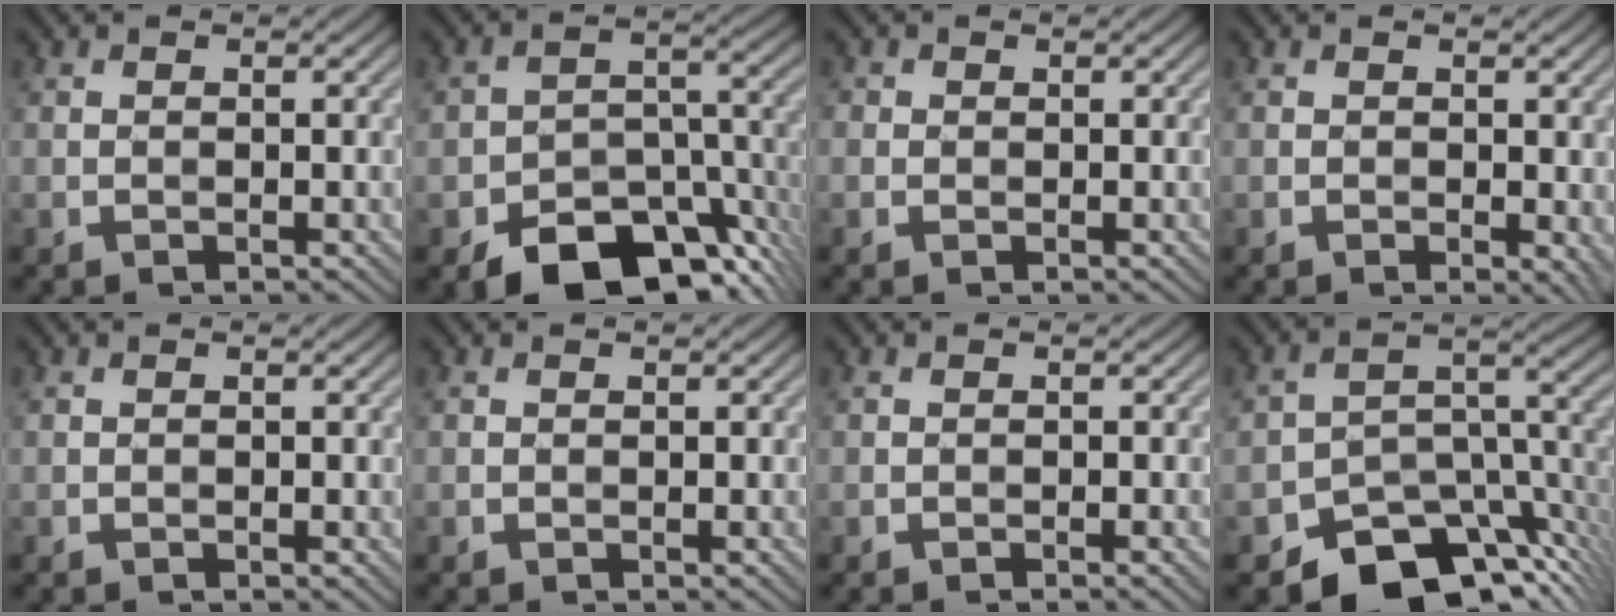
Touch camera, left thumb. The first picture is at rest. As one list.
[{"total": 11.9, "force": [-7.3, 6.6, 6.6], "torque": [-0.094, -0.014, -0.124]}, {"total": 0.9, "force": [0.1, 0.9, 0.2], "torque": [0.001, -0.002, -0.002]}, {"total": 1.9, "force": [-0.1, 1.0, 1.6], "torque": [-0.019, -0.007, 0.001]}, {"total": 0.0}, {"total": 0.0}, {"total": 0.6, "force": [-0.3, 0.0, 0.5], "torque": [-0.008, 0.001, -0.007]}, {"total": 10.8, "force": [-7.5, 6.0, 5.1], "torque": [-0.059, -0.020, -0.123]}]